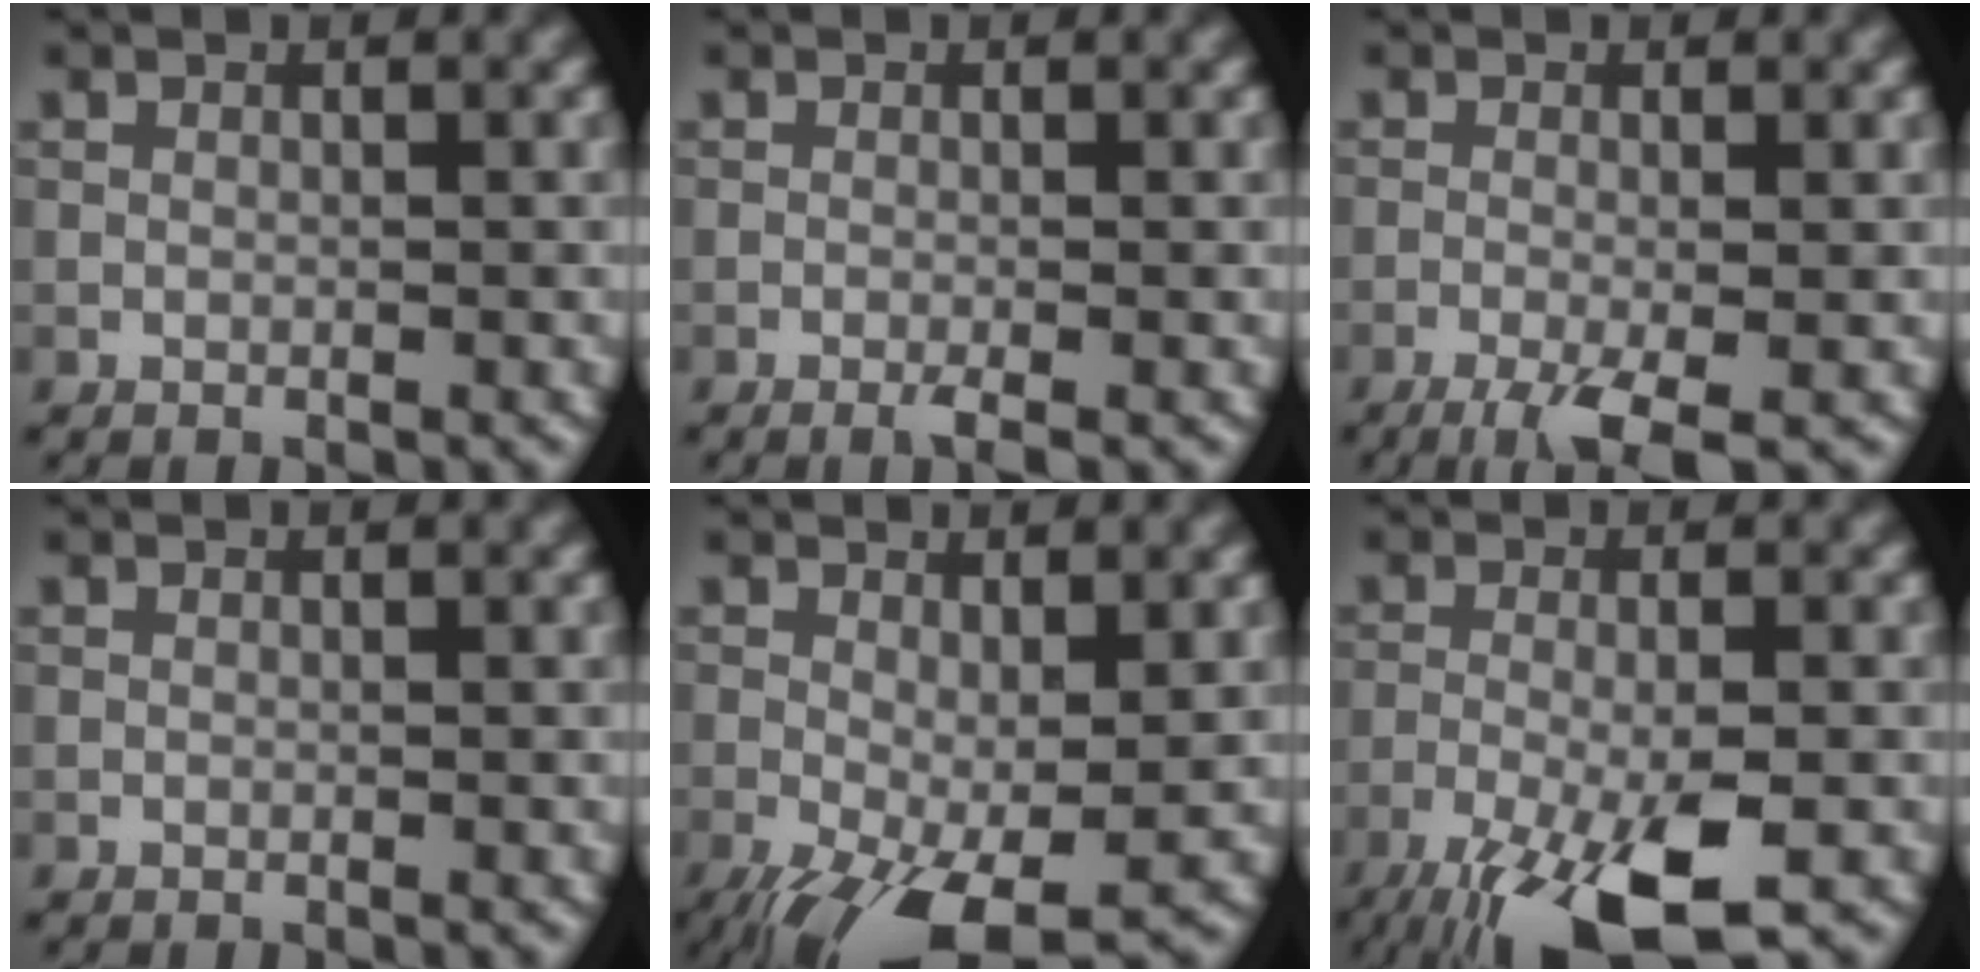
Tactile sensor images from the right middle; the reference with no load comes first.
{"total": 1.4, "force": [-0.7, 0.2, 1.2], "torque": [-0.018, -0.005, -0.014]}
{"total": 4.5, "force": [-2.3, 1.1, 3.7], "torque": [-0.065, -0.005, -0.044]}
{"total": 0.0}
{"total": 8.4, "force": [-3.2, 3.5, 6.9], "torque": [-0.138, -0.026, -0.043]}
{"total": 9.8, "force": [-5.6, 2.5, 7.6], "torque": [-0.147, -0.024, -0.102]}